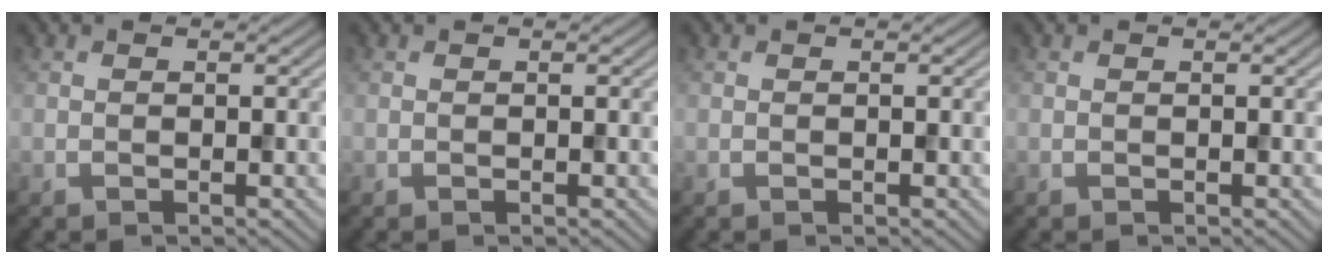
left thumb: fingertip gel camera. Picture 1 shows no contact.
{"total": 0.0}
{"total": 0.0}
{"total": 0.0}